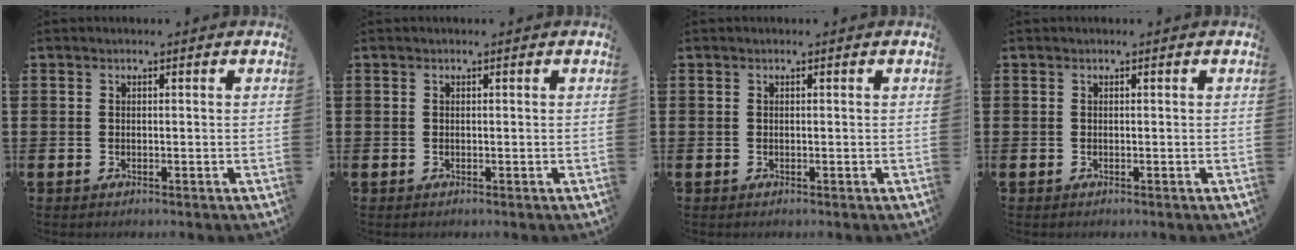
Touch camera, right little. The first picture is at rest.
{"total": 0.0}
{"total": 0.0}
{"total": 0.0}